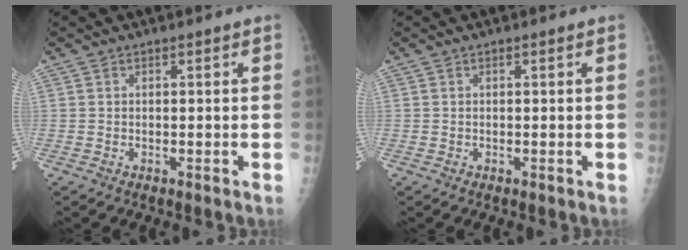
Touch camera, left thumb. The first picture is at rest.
{"total": 0.0}